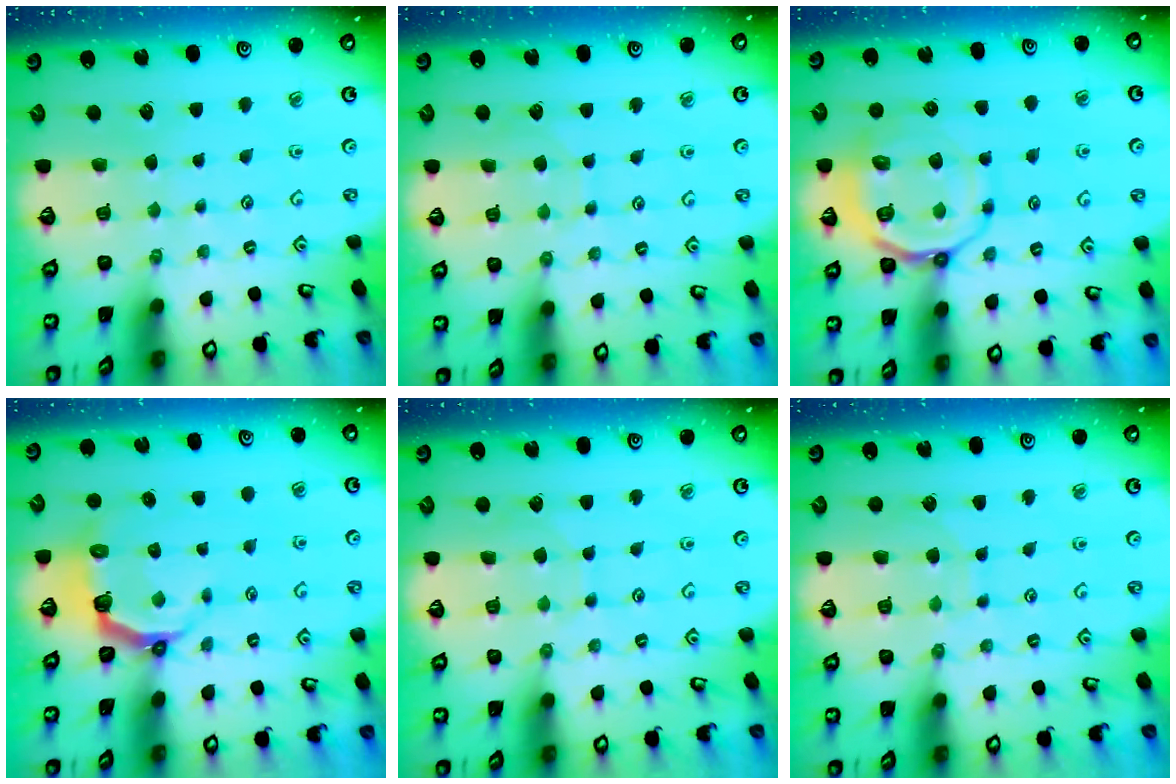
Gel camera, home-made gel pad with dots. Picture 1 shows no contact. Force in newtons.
{"total": 3.9, "press": 3.9, "slide": 0.3}
{"total": 11.8, "press": 11.6, "slide": 2.2}
{"total": 4.9, "press": 3.5, "slide": 3.4}
{"total": 3.9, "press": 3.9, "slide": 0.3}
{"total": 6.7, "press": 6.7, "slide": 0.6}